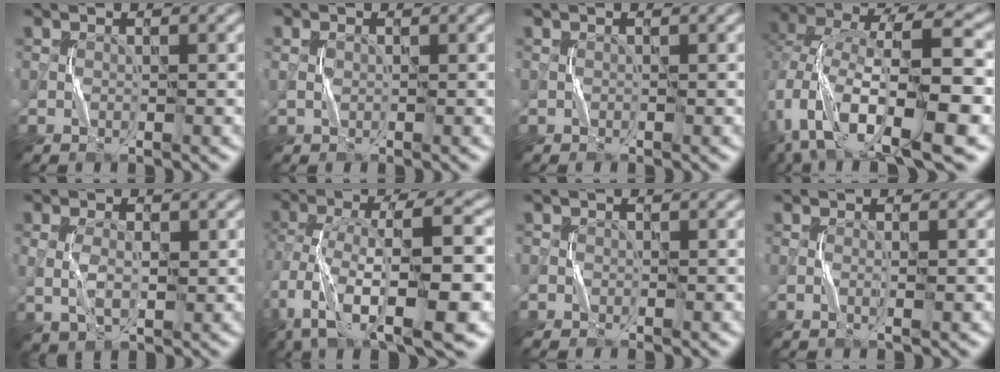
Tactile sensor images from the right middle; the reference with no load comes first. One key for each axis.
{"total": 1.2, "fx": 0.2, "fy": 0.8, "fz": 0.9, "tx": -0.022, "ty": 0.002, "tz": 0.001}
{"total": 0.0}
{"total": 13.4, "fx": -4.1, "fy": 5.6, "fz": 11.5, "tx": -0.215, "ty": 0.001, "tz": -0.069}
{"total": 3.0, "fx": 0.3, "fy": 1.8, "fz": 2.4, "tx": -0.054, "ty": -0.004, "tz": 0.008}
{"total": 11.7, "fx": -3.5, "fy": 4.4, "fz": 10.2, "tx": -0.188, "ty": 0.012, "tz": -0.057}
{"total": 0.7, "fx": -0.4, "fy": 0.5, "fz": -0.1, "tx": 0.005, "ty": -0.002, "tz": -0.009}
{"total": 0.8, "fx": -0.1, "fy": 0.0, "fz": 0.8, "tx": -0.016, "ty": -0.002, "tz": -0.004}